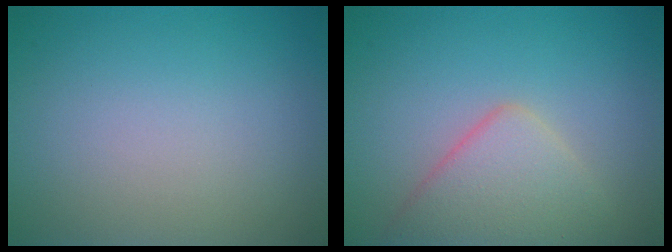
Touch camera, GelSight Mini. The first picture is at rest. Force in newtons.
{"total": 4.4, "press": 4.4, "slide": 0.2}